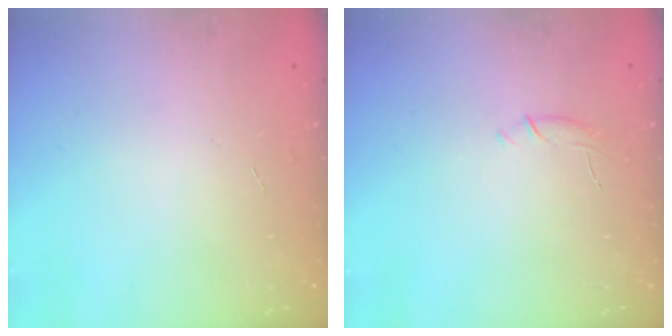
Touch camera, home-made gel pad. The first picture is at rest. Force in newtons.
{"total": 5.3, "press": 5.2, "slide": 1.2}